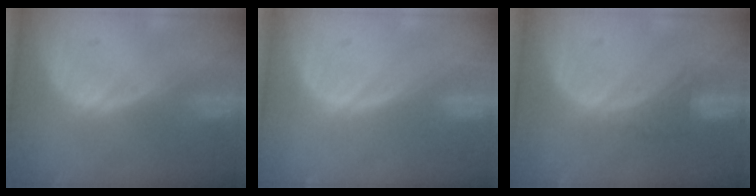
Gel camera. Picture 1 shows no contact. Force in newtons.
{"total": 0.0}
{"total": 2.7, "press": 2.6, "slide": 0.7}